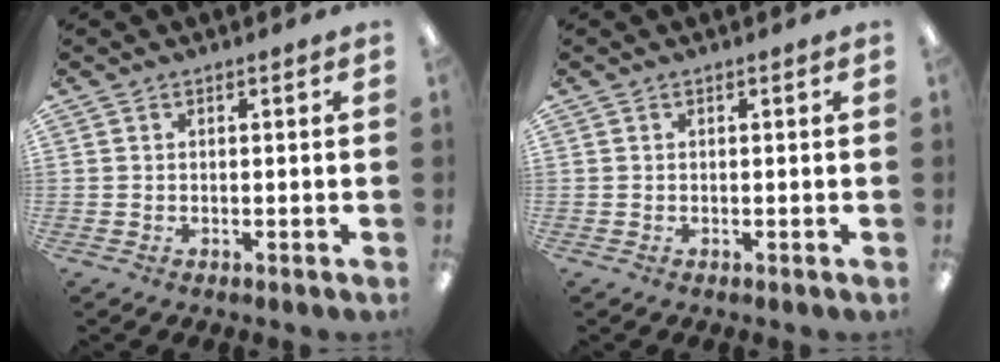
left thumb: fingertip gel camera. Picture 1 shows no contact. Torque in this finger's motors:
{"motor_torque": [-0.06, 0.06, -0.20, 0.15, 0.00]}